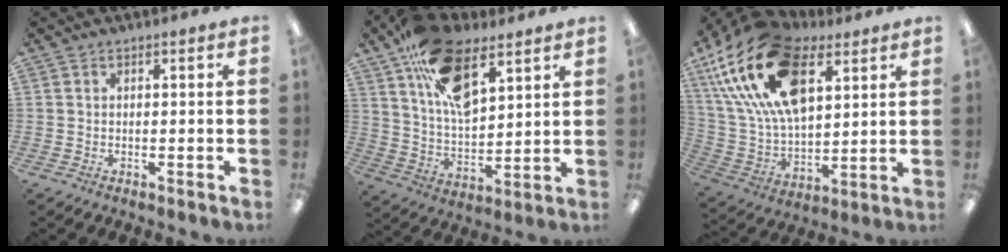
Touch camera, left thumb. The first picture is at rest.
{"total": 18.4, "force": [10.1, 9.7, 11.9], "torque": [-0.202, -0.033, 0.183]}
{"total": 26.9, "force": [12.6, 14.8, 18.5], "torque": [-0.375, -0.040, 0.225]}